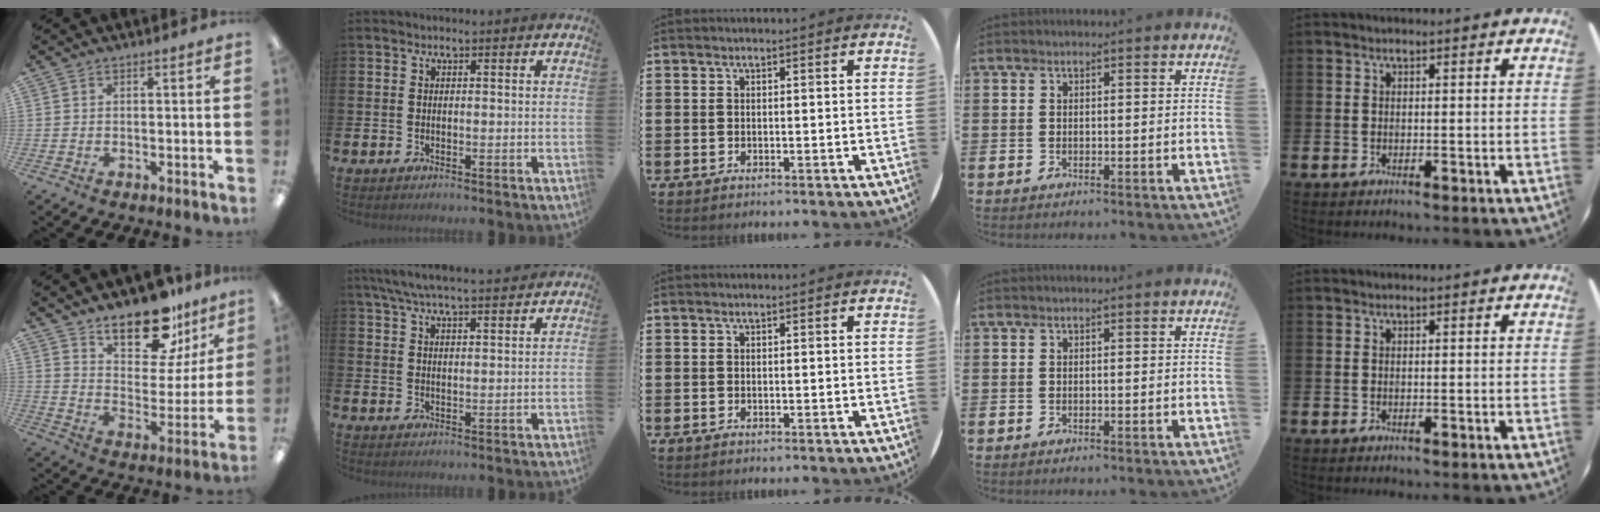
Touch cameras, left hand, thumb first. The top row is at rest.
{"thumb": {"total": 17.2, "force": [13.3, 7.2, 8.3], "torque": [-0.119, -0.088, 0.229]}, "index": {"total": 6.2, "force": [5.8, 0.3, 2.1], "torque": [-0.055, -0.023, 0.106]}}